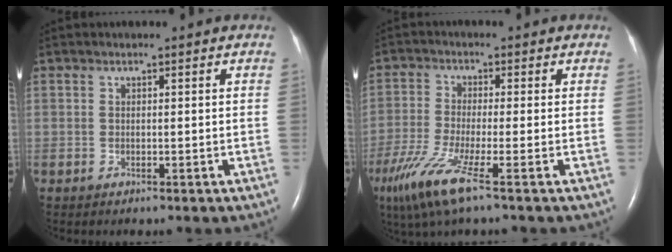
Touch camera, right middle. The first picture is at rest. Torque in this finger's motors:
{"motor_torque": [1.34, -0.80, 0.63, 0.21]}